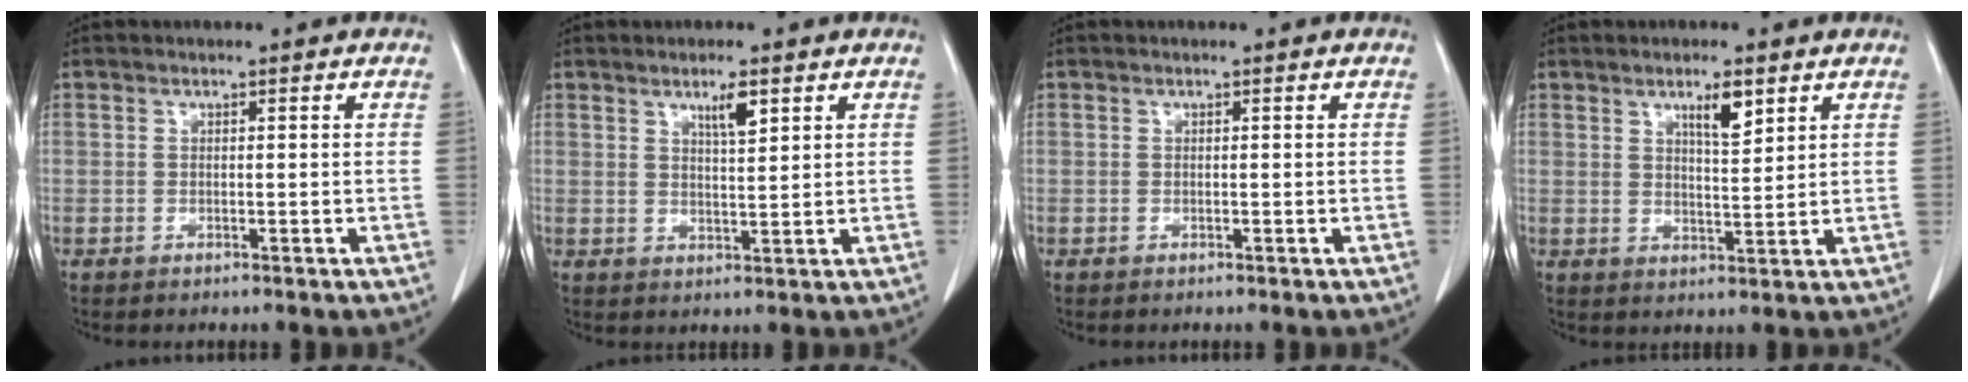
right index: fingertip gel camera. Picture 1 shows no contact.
{"total": 3.5, "force": [2.1, 0.5, 2.8], "torque": [-0.049, -0.003, 0.037]}
{"total": 0.0}
{"total": 4.5, "force": [2.7, 0.9, 3.5], "torque": [-0.061, -0.003, 0.046]}